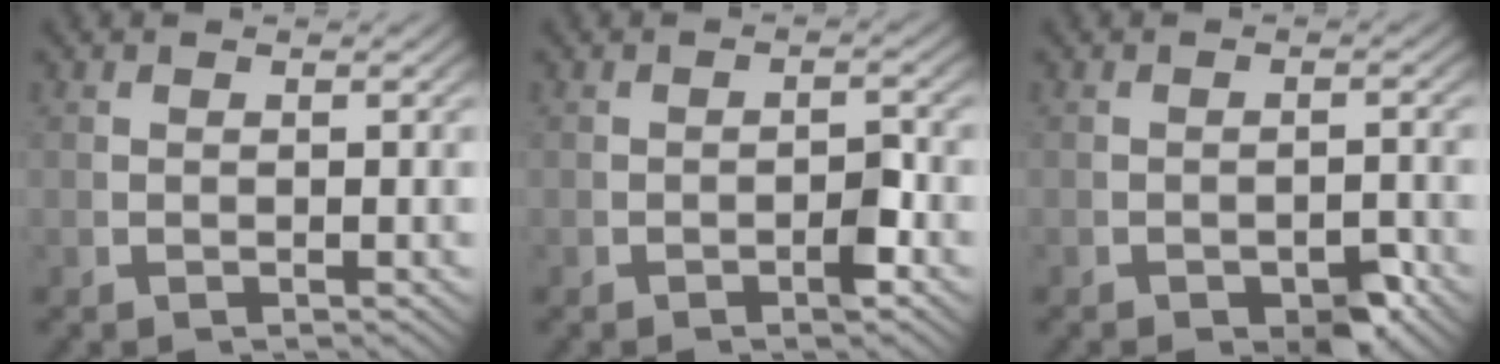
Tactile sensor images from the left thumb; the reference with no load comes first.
{"total": 1.8, "force": [-0.7, 0.6, 1.5], "torque": [-0.023, -0.004, -0.013]}
{"total": 3.3, "force": [-1.9, 1.6, 2.2], "torque": [-0.028, -0.016, -0.027]}